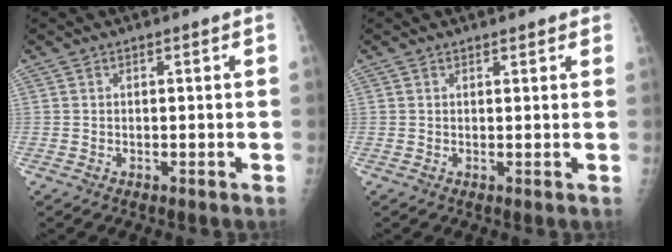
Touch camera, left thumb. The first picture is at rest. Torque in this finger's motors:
{"motor_torque": [-0.40, -0.15, 0.08, 0.13, 0.03]}